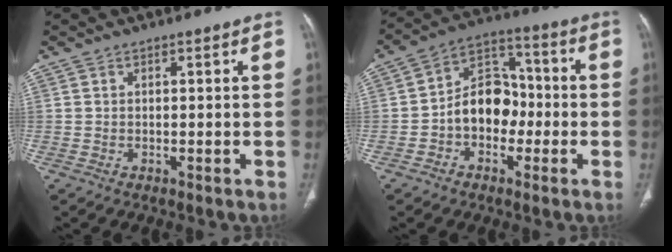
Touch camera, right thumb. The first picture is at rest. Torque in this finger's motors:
{"motor_torque": [1.34, 1.62, 0.73, -0.17, 0.07]}